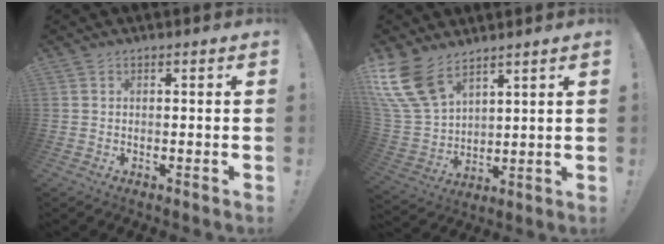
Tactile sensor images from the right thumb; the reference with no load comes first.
{"total": 14.6, "force": [9.5, 7.8, 8.0], "torque": [-0.177, -0.055, 0.184]}